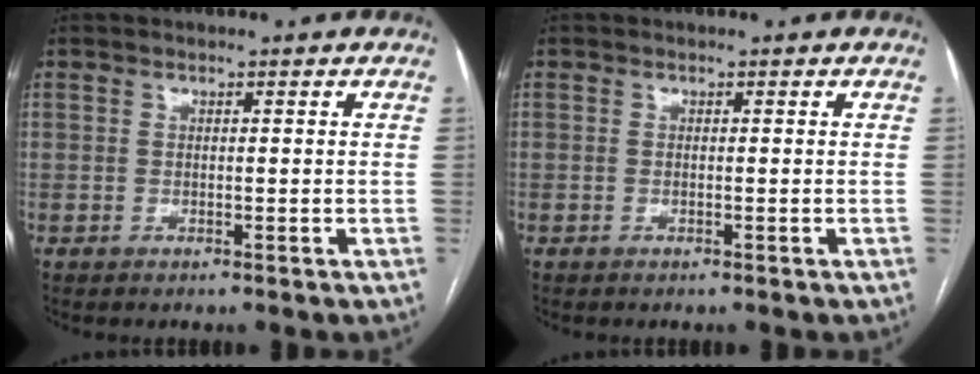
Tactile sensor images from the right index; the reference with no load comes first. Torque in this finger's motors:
{"motor_torque": [0.03, 0.12, 0.01, 0.01]}